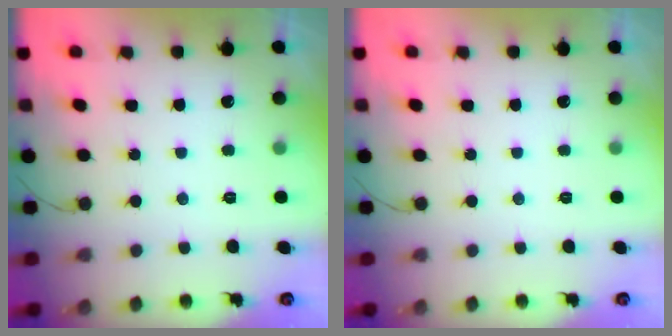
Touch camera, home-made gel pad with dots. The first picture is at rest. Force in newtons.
{"total": 0.0}